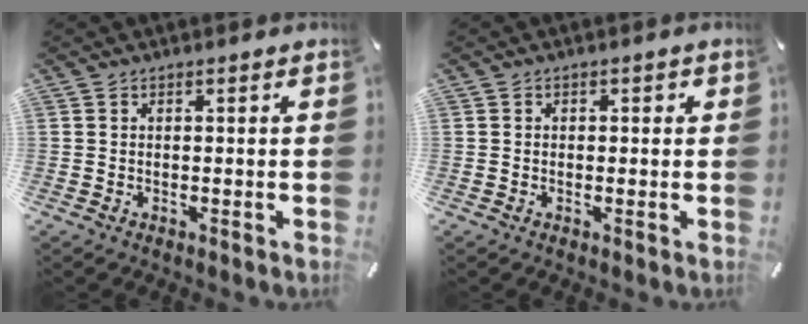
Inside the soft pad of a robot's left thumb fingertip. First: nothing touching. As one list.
[{"total": 1.0, "force": [-0.2, 0.8, 0.5], "torque": [-0.011, 0.005, -0.005]}]